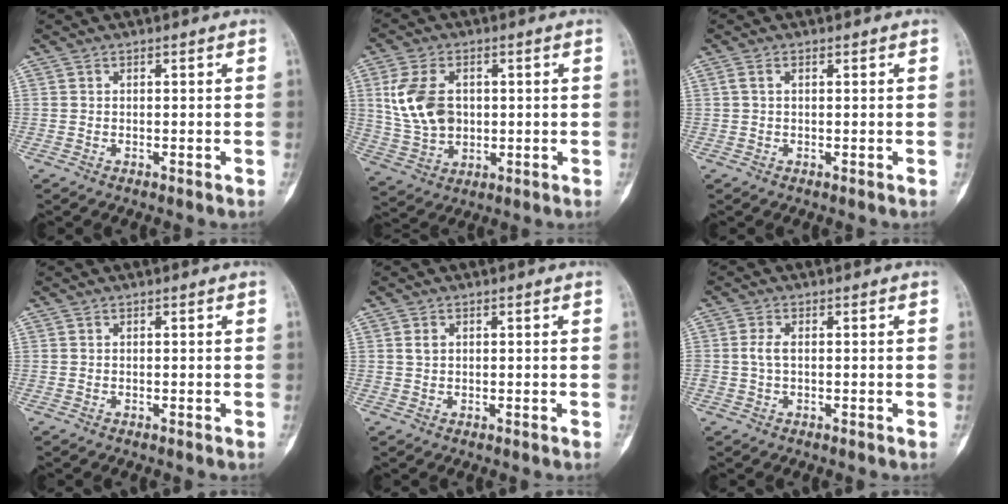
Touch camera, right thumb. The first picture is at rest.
{"total": 10.9, "force": [1.8, 7.5, 7.7], "torque": [-0.143, -0.002, 0.045]}
{"total": 1.3, "force": [0.4, 0.6, 1.0], "torque": [-0.028, 0.008, 0.010]}
{"total": 0.0}
{"total": 1.4, "force": [0.4, 1.0, 0.9], "torque": [-0.016, 0.002, 0.010]}
{"total": 2.1, "force": [0.0, 1.0, 1.9], "torque": [-0.045, 0.000, -0.002]}